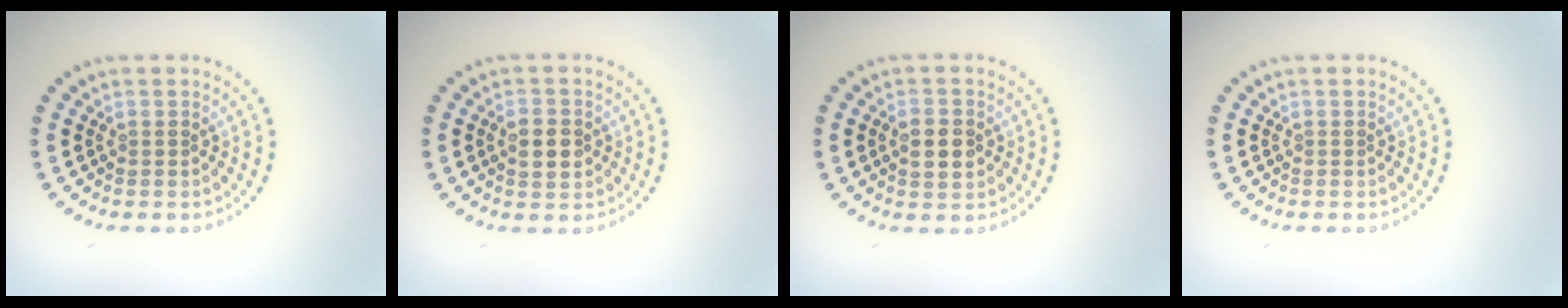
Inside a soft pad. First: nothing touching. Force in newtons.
{"total": 2.8, "press": 2.8, "slide": 0.1}
{"total": 2.7, "press": 2.7, "slide": 0.1}
{"total": 0.0}